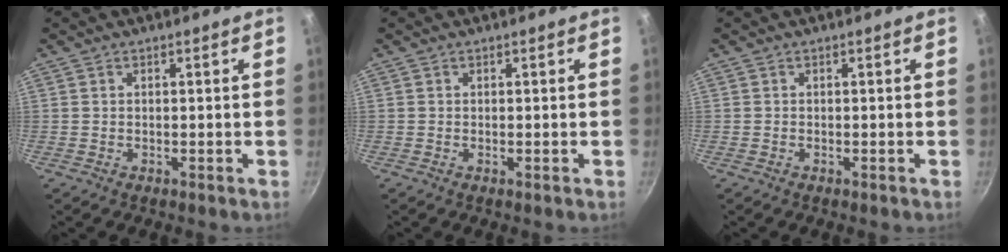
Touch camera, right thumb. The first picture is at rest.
{"total": 0.0}
{"total": 0.0}